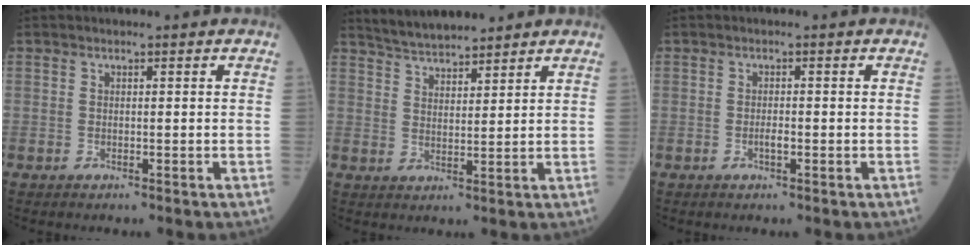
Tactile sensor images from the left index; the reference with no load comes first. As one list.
[{"total": 7.1, "force": [6.6, 1.1, 2.2], "torque": [-0.047, 0.019, 0.122]}, {"total": 1.1, "force": [-0.5, 0.2, 0.9], "torque": [-0.019, -0.003, -0.010]}]